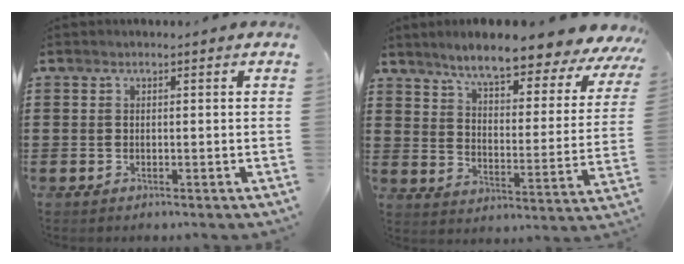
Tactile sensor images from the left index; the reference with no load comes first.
{"total": 8.2, "force": [7.2, 0.4, 4.0], "torque": [-0.092, -0.045, 0.115]}